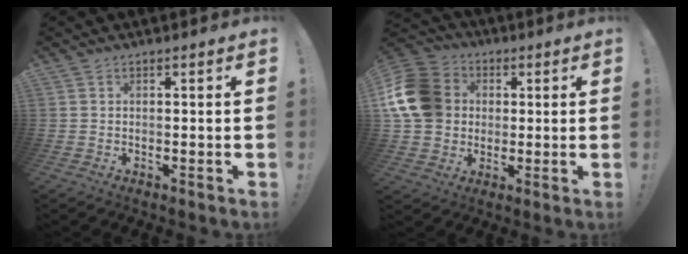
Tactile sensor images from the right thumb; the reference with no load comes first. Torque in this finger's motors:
{"motor_torque": [1.04, 1.58, 0.11, 0.10, 0.30]}